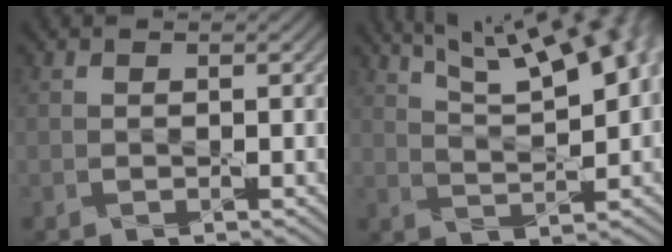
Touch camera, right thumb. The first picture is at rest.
{"total": 14.2, "force": [7.9, 4.7, 10.8], "torque": [-0.166, 0.036, 0.116]}